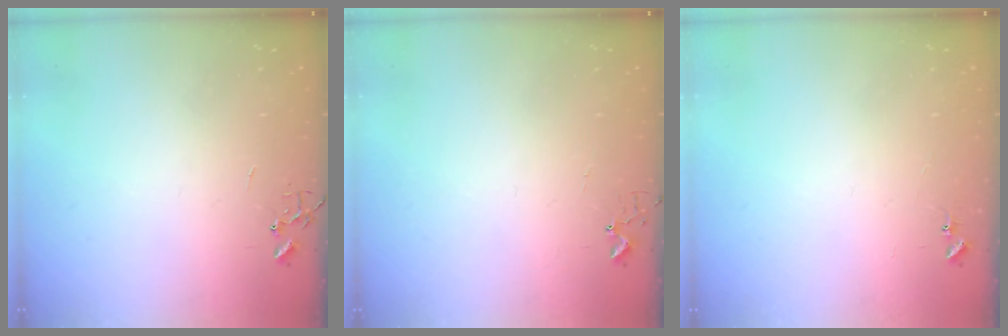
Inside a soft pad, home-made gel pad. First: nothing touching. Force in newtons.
{"total": 2.7, "press": 2.7, "slide": 0.3}
{"total": 5.4, "press": 5.4, "slide": 0.6}